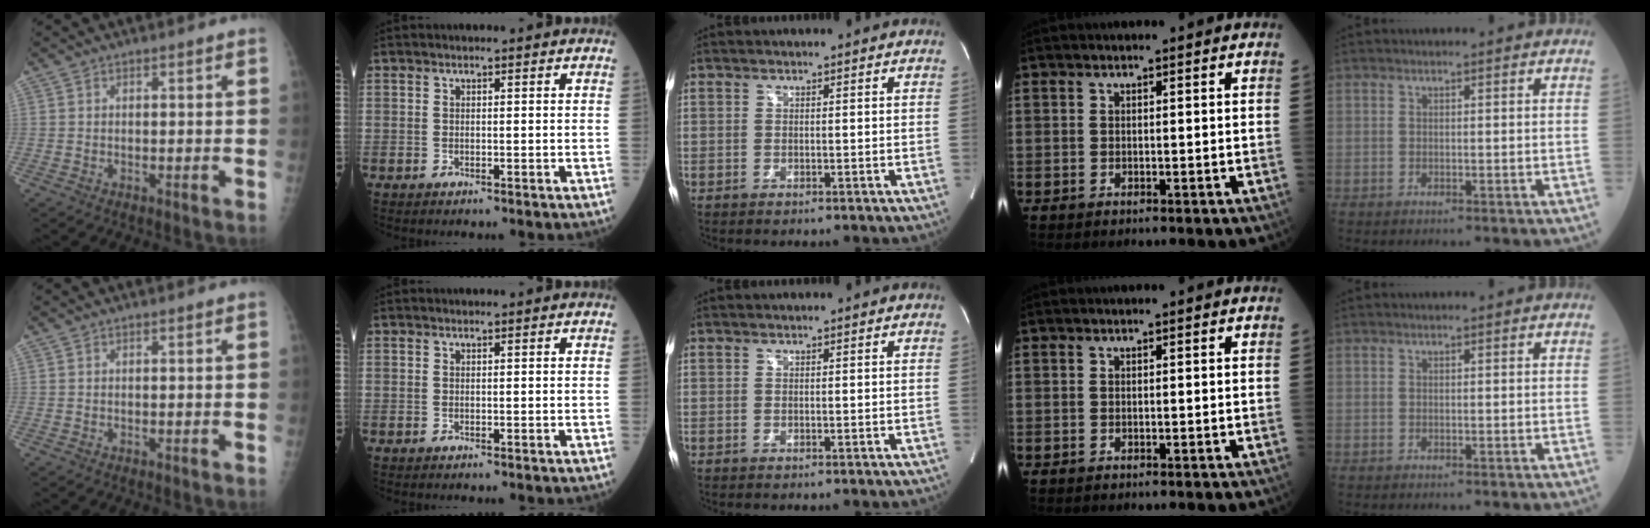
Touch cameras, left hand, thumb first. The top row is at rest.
{}